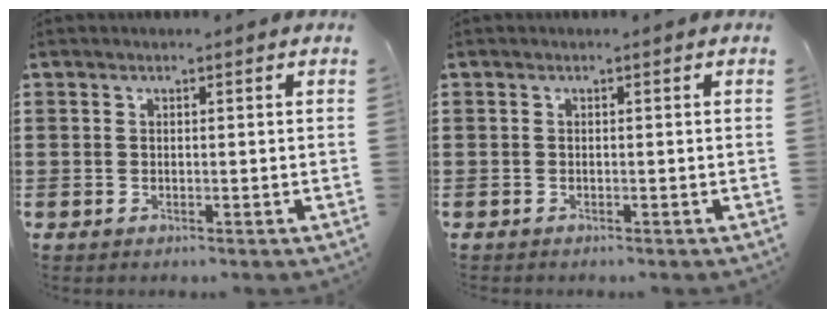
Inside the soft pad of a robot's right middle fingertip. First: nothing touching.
{"total": 0.0}